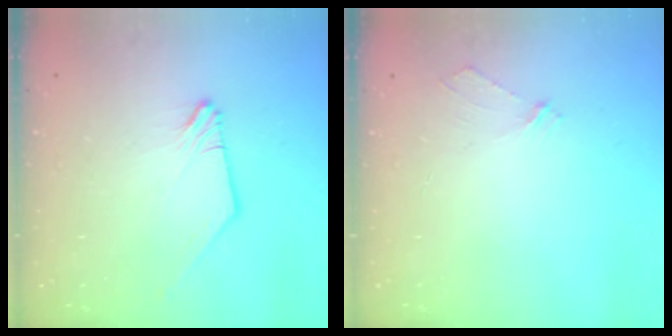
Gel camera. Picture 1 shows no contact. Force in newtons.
{"total": 2.2, "press": 2.2, "slide": 0.2}